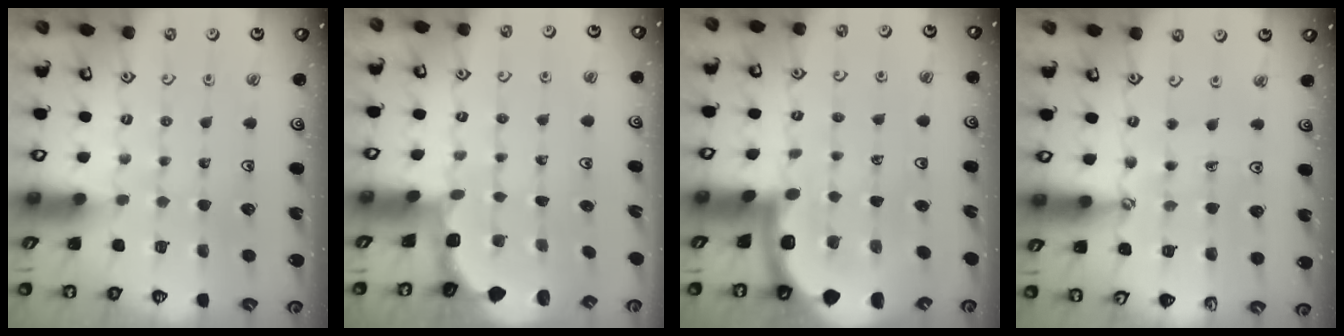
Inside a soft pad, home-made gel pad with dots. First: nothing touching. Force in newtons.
{"total": 1.9, "press": 1.8, "slide": 0.7}
{"total": 5.2, "press": 5.1, "slide": 0.7}
{"total": 2.8, "press": 2.5, "slide": 1.3}